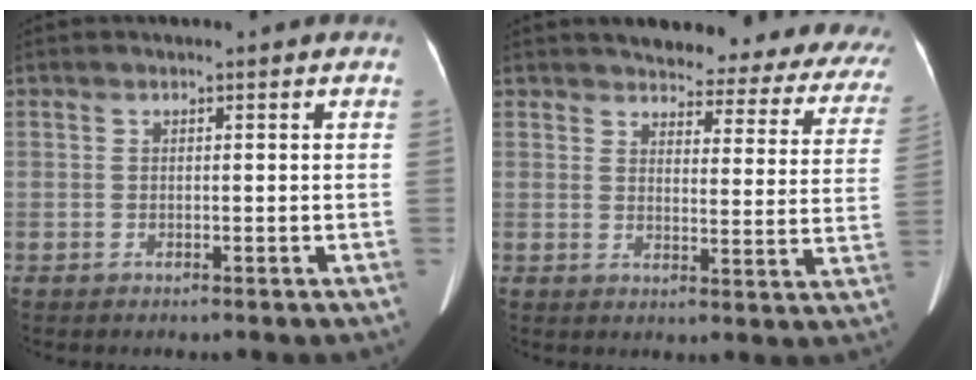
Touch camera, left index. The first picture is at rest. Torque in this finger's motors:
{"motor_torque": [0.96, -1.18, 0.08, 0.04]}